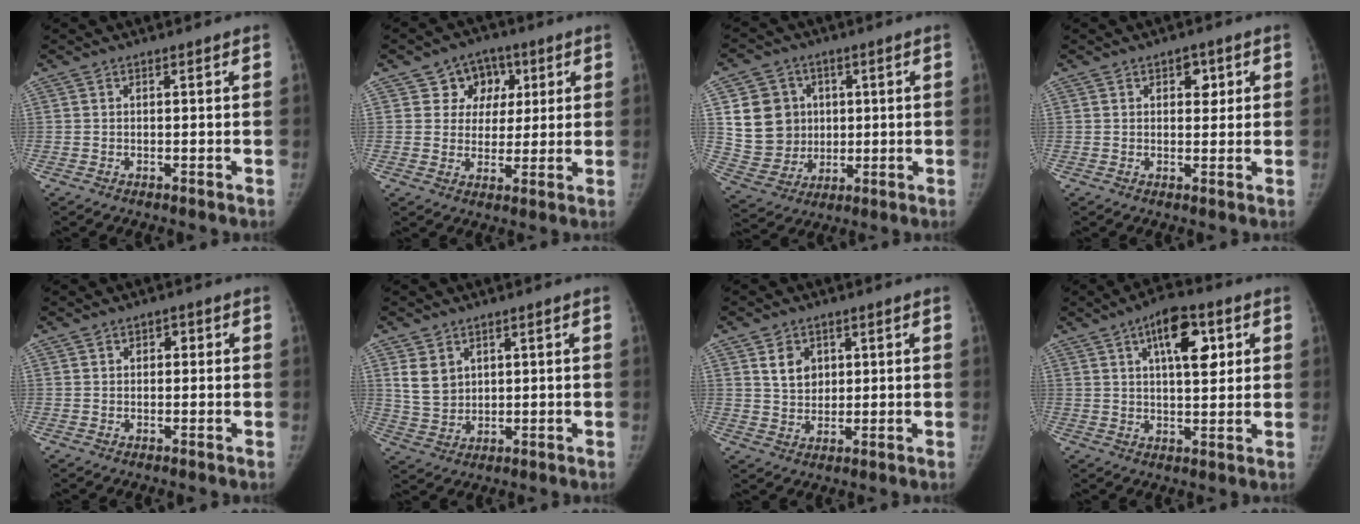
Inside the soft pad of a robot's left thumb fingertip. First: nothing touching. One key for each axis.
{"total": 8.4, "fx": 3.3, "fy": 7.3, "fz": 2.4, "tx": 0.009, "ty": -0.004, "tz": 0.049}
{"total": 13.2, "fx": 2.6, "fy": 11.9, "fz": 5.1, "tx": -0.064, "ty": -0.005, "tz": 0.062}
{"total": 3.5, "fx": 1.4, "fy": 2.4, "fz": 2.1, "tx": -0.004, "ty": -0.004, "tz": 0.016}
{"total": 2.0, "fx": 0.6, "fy": 1.5, "fz": 1.1, "tx": -0.002, "ty": 0.002, "tz": 0.004}
{"total": 5.9, "fx": 2.5, "fy": 4.5, "fz": 2.9, "tx": -0.041, "ty": -0.015, "tz": 0.062}
{"total": 5.5, "fx": 2.2, "fy": 4.3, "fz": 2.7, "tx": -0.023, "ty": -0.015, "tz": 0.044}
{"total": 11.2, "fx": 4.4, "fy": 4.9, "fz": 9.0, "tx": -0.113, "ty": -0.010, "tz": 0.064}